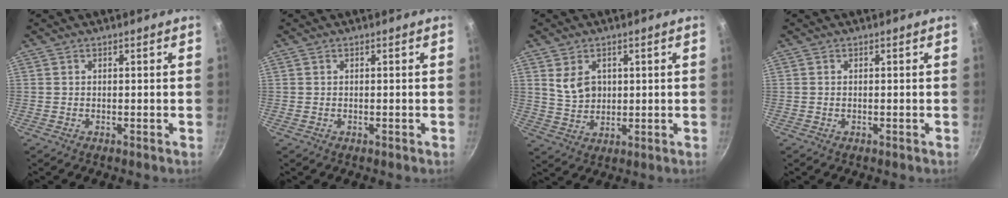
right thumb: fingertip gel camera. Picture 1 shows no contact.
{"total": 0.0}
{"total": 5.3, "force": [1.6, 4.1, 3.0], "torque": [-0.037, -0.008, 0.034]}
{"total": 0.0}